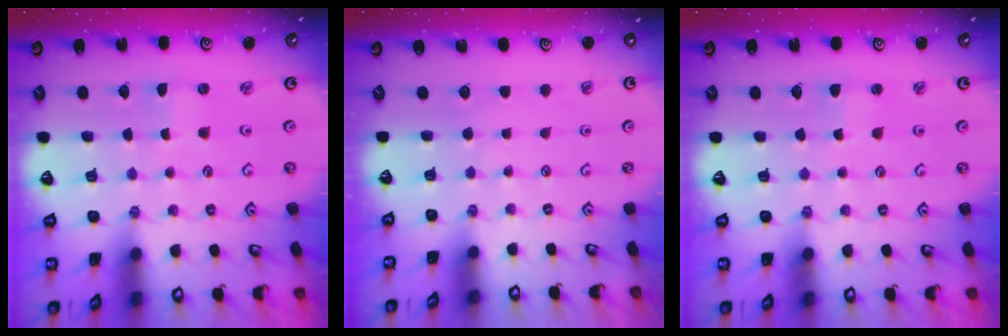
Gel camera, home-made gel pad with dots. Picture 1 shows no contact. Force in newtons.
{"total": 0.0}
{"total": 2.5, "press": 2.4, "slide": 0.4}